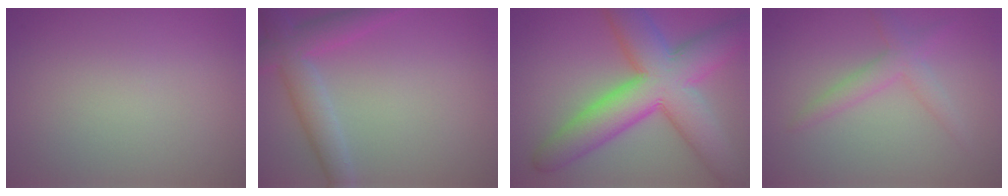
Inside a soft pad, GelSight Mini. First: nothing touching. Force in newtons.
{"total": 4.3, "press": 4.3, "slide": 0.0}
{"total": 11.3, "press": 11.3, "slide": 0.5}
{"total": 2.4, "press": 2.4, "slide": 0.2}